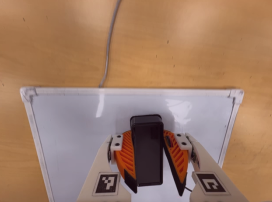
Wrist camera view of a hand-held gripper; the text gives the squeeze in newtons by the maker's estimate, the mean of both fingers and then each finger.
{"total": 15.1, "left": 17.7, "right": 12.4}